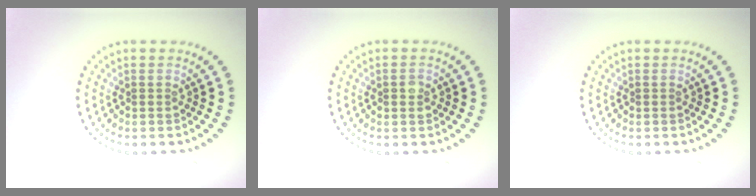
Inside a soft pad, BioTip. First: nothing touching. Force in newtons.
{"total": 1.4, "press": 1.4, "slide": 0.0}
{"total": 0.0}